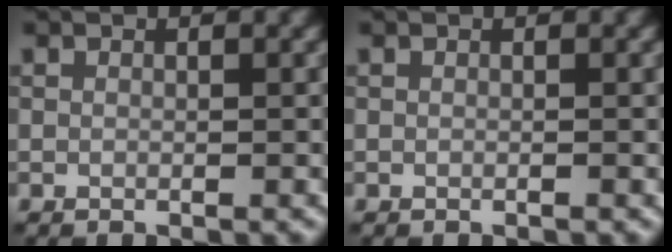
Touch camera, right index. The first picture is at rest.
{"total": 0.0}